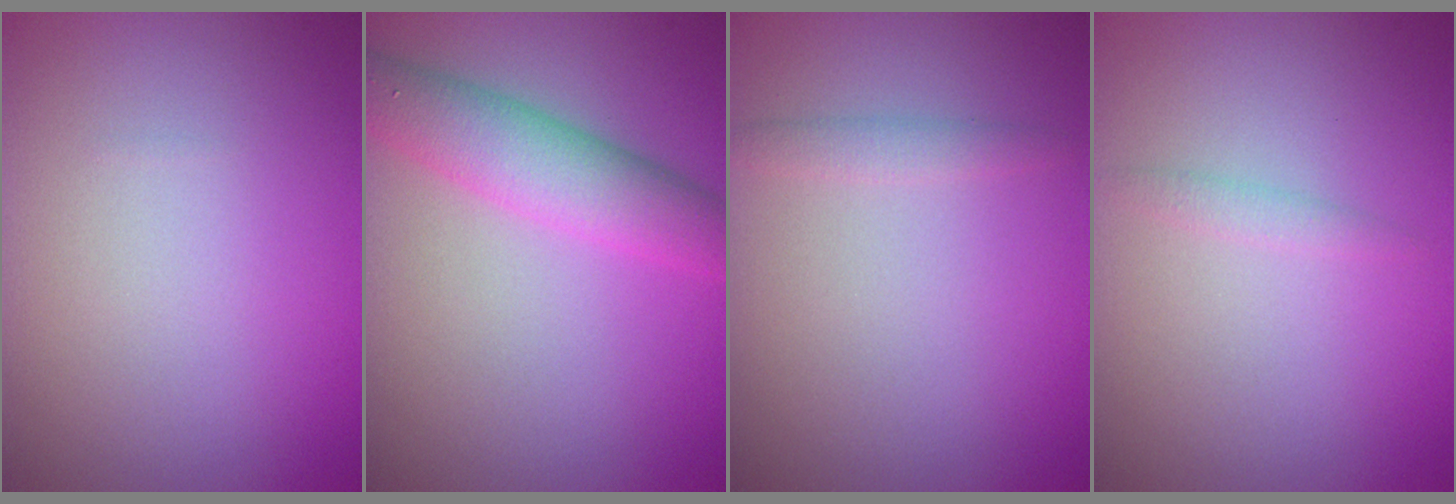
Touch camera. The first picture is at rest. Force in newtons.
{"total": 4.8, "press": 4.8, "slide": 0.1}
{"total": 1.1, "press": 1.0, "slide": 0.1}
{"total": 0.8, "press": 0.8, "slide": 0.1}